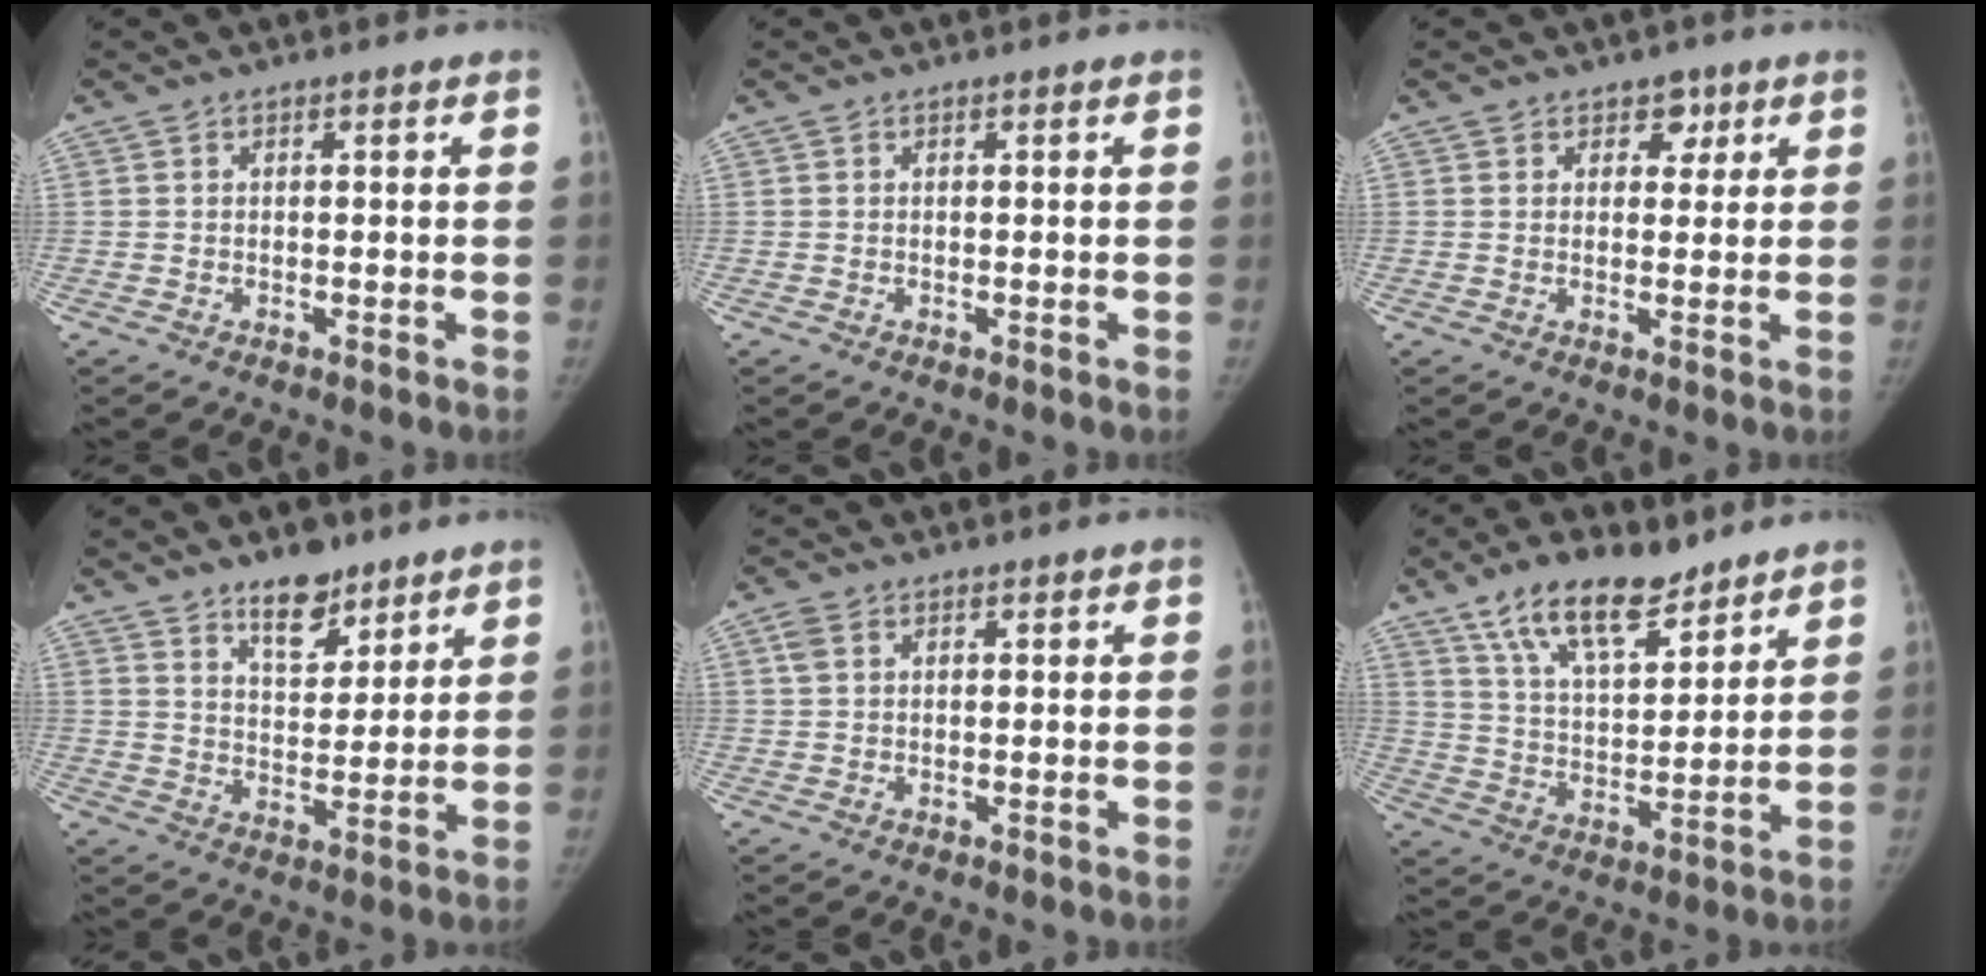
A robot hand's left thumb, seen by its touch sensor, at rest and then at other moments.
{"total": 0.0}
{"total": 3.1, "force": [1.7, 2.3, 1.1], "torque": [0.013, -0.007, 0.021]}
{"total": 8.9, "force": [6.5, 4.3, 4.2], "torque": [-0.035, -0.046, 0.109]}
{"total": 2.4, "force": [1.2, 1.6, 1.3], "torque": [-0.025, 0.004, 0.026]}
{"total": 14.5, "force": [10.1, 6.1, 8.4], "torque": [-0.115, -0.052, 0.184]}